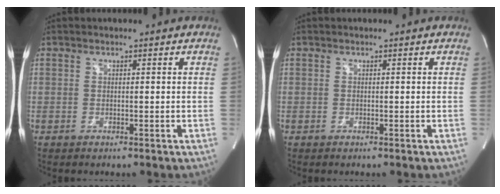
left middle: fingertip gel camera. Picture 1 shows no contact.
{"total": 0.0}